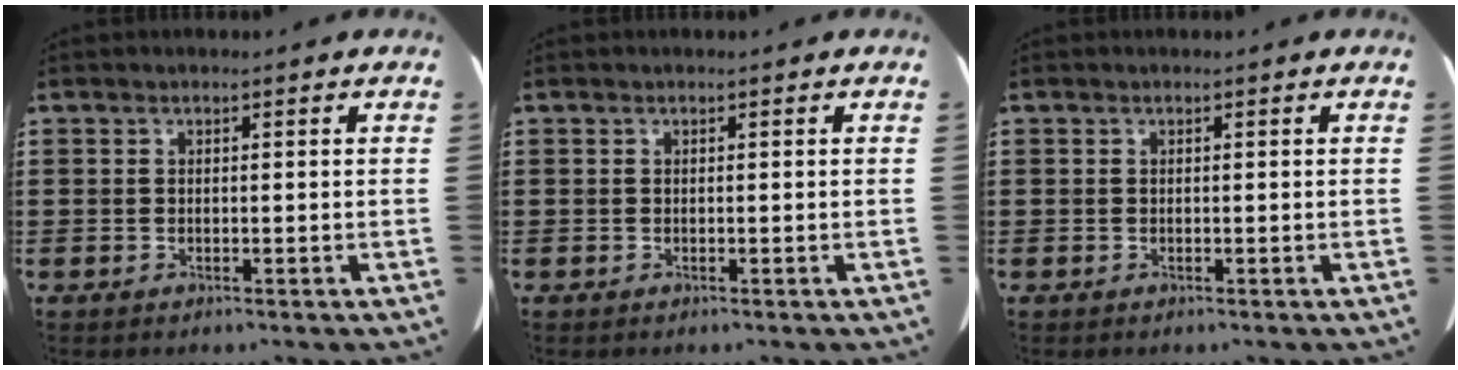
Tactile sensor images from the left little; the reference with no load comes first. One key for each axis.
{"total": 0.0}
{"total": 0.0}